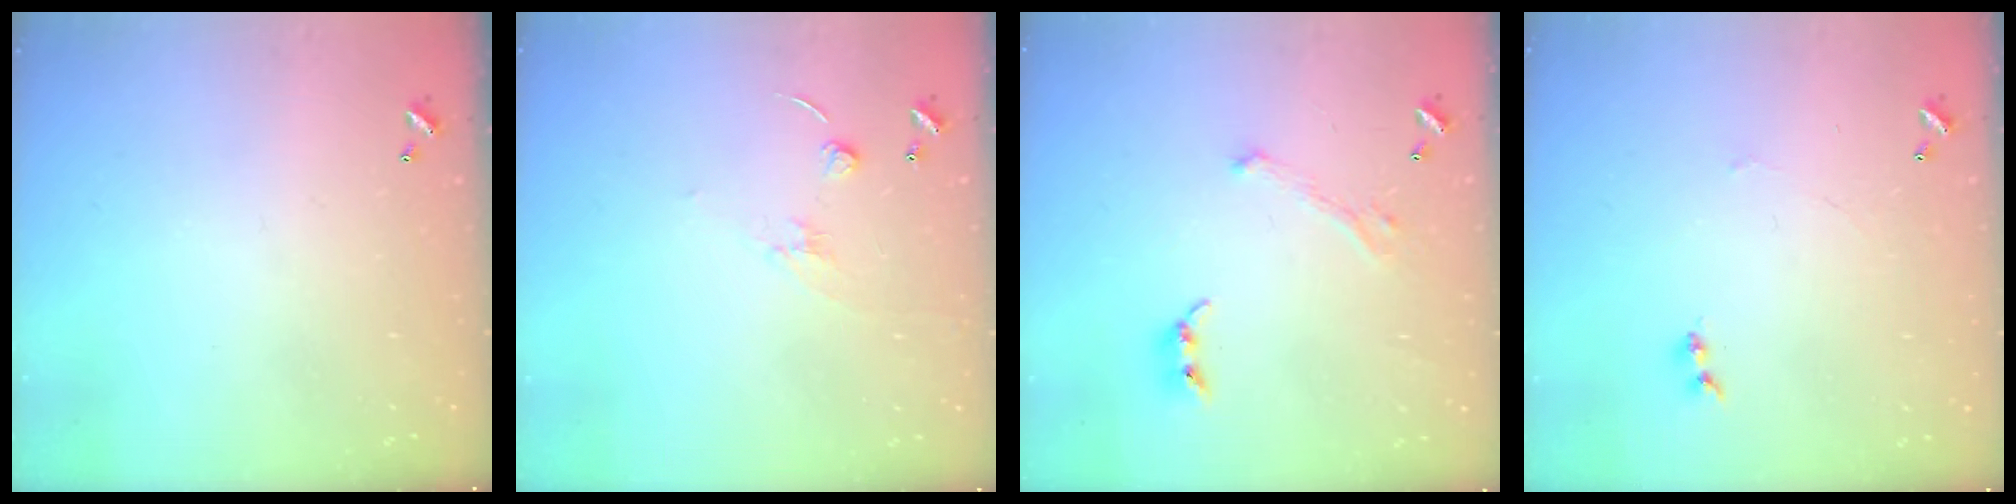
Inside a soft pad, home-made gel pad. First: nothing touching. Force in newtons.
{"total": 2.3, "press": 2.3, "slide": 0.5}
{"total": 2.6, "press": 2.4, "slide": 1.0}
{"total": 1.3, "press": 1.2, "slide": 0.4}